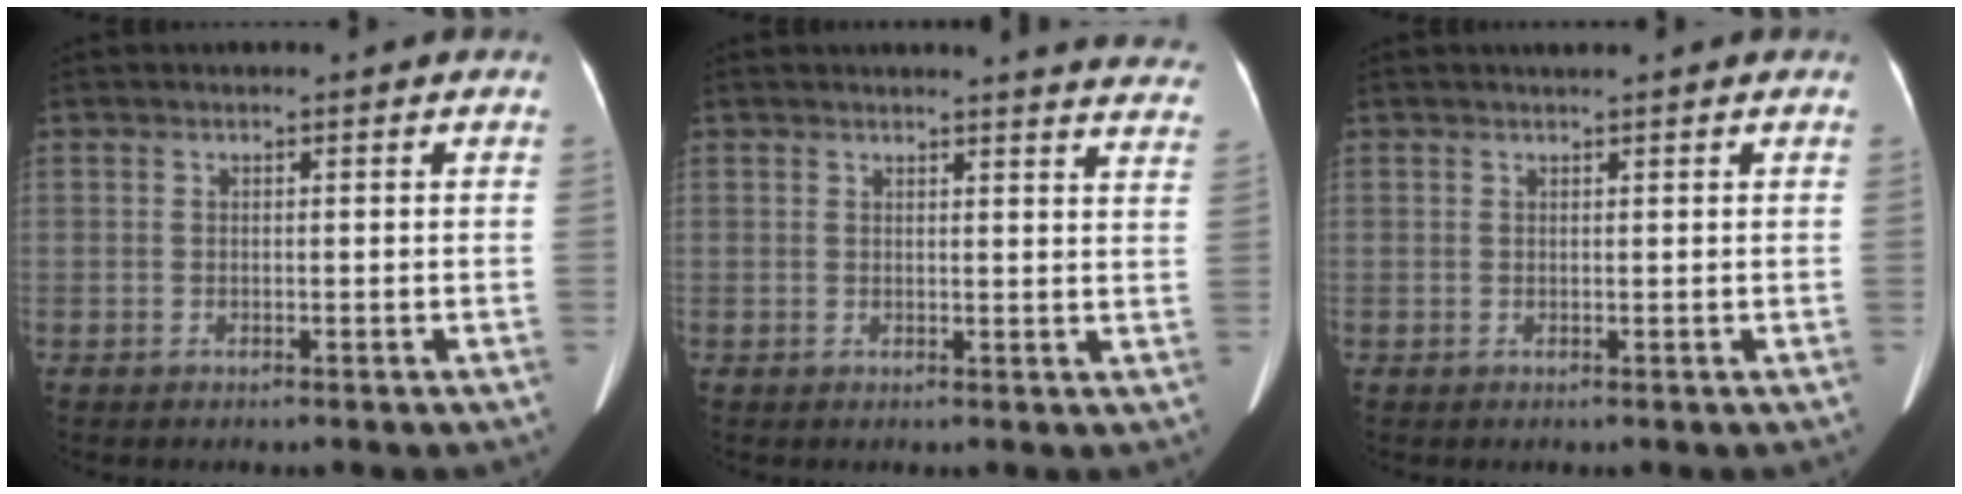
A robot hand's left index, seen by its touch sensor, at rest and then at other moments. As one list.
[{"total": 14.3, "force": [13.9, 1.1, 3.2], "torque": [-0.014, -0.076, 0.122]}, {"total": 2.3, "force": [2.0, 0.1, 1.1], "torque": [-0.012, 0.018, 0.028]}]